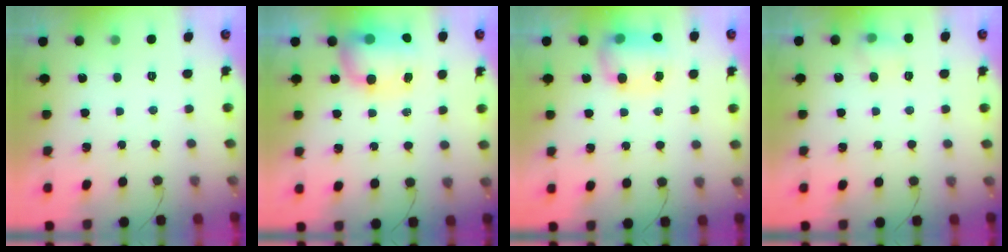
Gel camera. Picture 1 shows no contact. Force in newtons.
{"total": 7.9, "press": 7.8, "slide": 1.1}
{"total": 9.0, "press": 8.8, "slide": 1.8}
{"total": 6.0, "press": 5.8, "slide": 1.6}